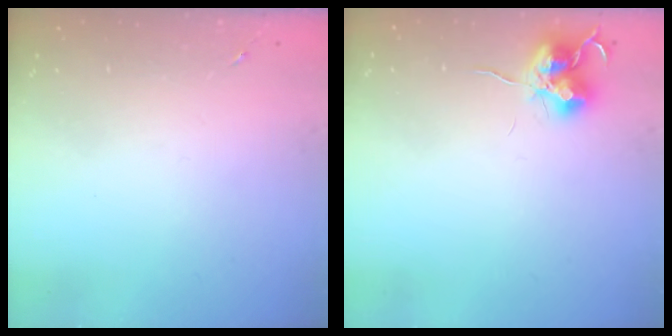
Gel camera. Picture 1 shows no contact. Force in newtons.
{"total": 10.9, "press": 10.8, "slide": 0.8}